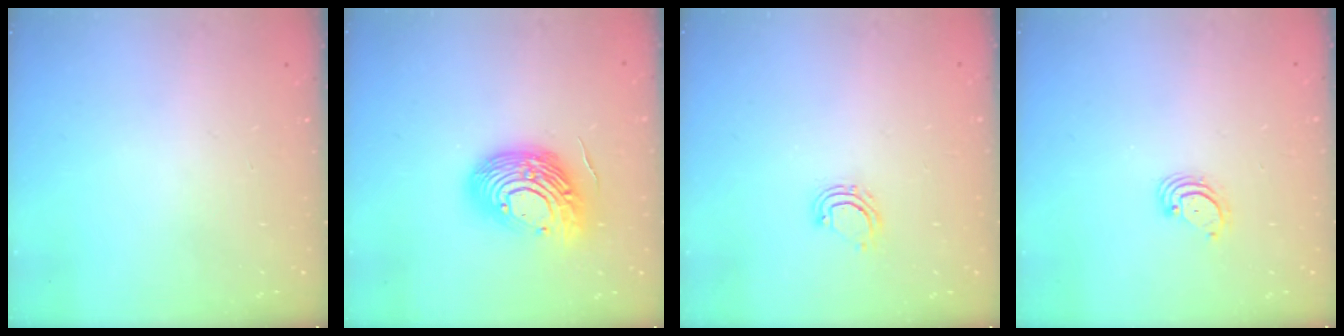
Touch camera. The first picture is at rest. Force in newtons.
{"total": 17.4, "press": 17.3, "slide": 2.1}
{"total": 4.5, "press": 4.5, "slide": 0.2}
{"total": 3.1, "press": 3.1, "slide": 0.3}